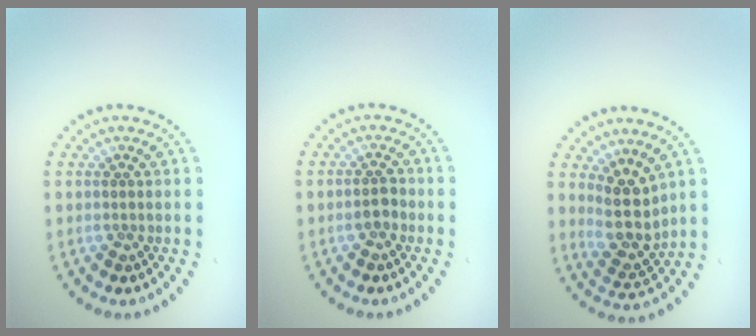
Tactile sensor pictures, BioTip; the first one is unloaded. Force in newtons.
{"total": 1.5, "press": 1.5, "slide": 0.3}
{"total": 3.7, "press": 3.0, "slide": 2.1}